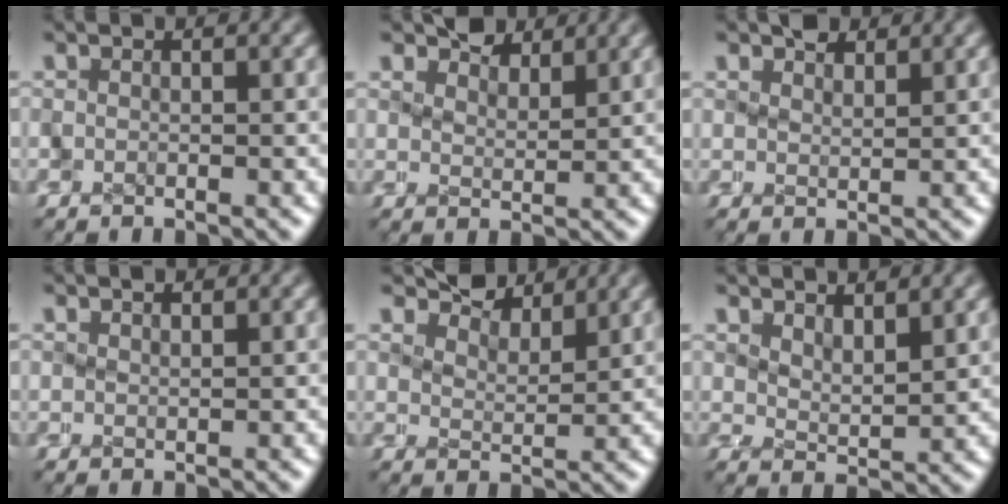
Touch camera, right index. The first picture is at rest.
{"total": 4.5, "force": [3.1, 2.4, 2.2], "torque": [-0.029, 0.002, 0.046]}
{"total": 2.4, "force": [1.9, 1.0, 1.0], "torque": [-0.014, -0.007, 0.034]}
{"total": 1.2, "force": [1.2, 0.2, 0.3], "torque": [-0.003, -0.002, 0.020]}
{"total": 5.8, "force": [4.3, 2.6, 2.7], "torque": [-0.036, 0.016, 0.060]}
{"total": 3.3, "force": [2.7, 0.8, 1.7], "torque": [-0.028, -0.005, 0.046]}